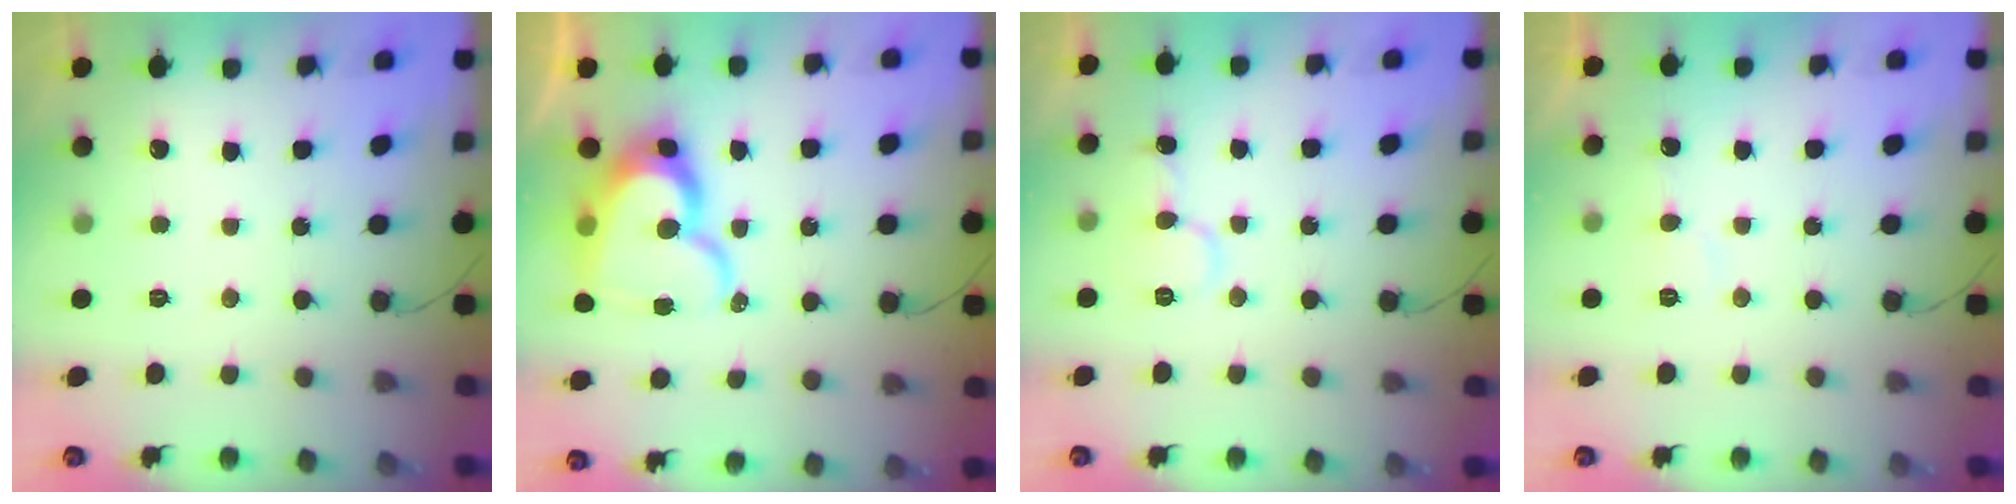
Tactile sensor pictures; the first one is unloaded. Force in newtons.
{"total": 17.4, "press": 17.3, "slide": 1.6}
{"total": 7.9, "press": 7.9, "slide": 0.8}
{"total": 4.4, "press": 4.4, "slide": 0.5}